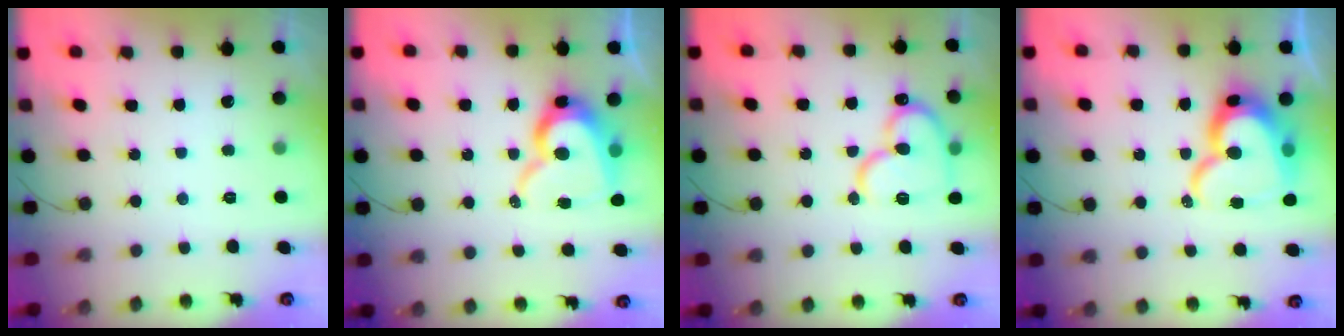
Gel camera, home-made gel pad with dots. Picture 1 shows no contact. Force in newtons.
{"total": 14.1, "press": 14.0, "slide": 1.5}
{"total": 15.6, "press": 15.5, "slide": 1.8}
{"total": 19.1, "press": 19.0, "slide": 2.1}